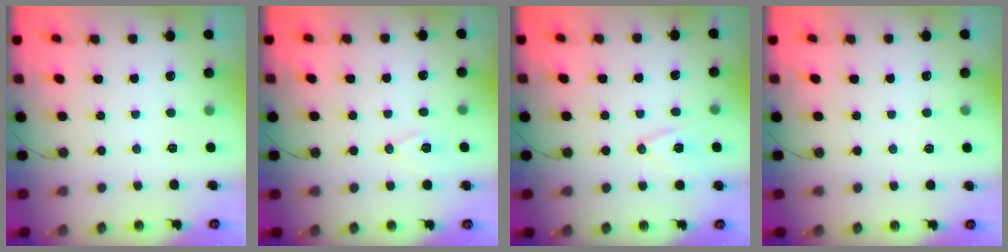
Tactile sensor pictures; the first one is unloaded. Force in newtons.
{"total": 7.3, "press": 6.4, "slide": 3.5}
{"total": 9.6, "press": 8.9, "slide": 3.5}
{"total": 2.8, "press": 2.2, "slide": 1.6}